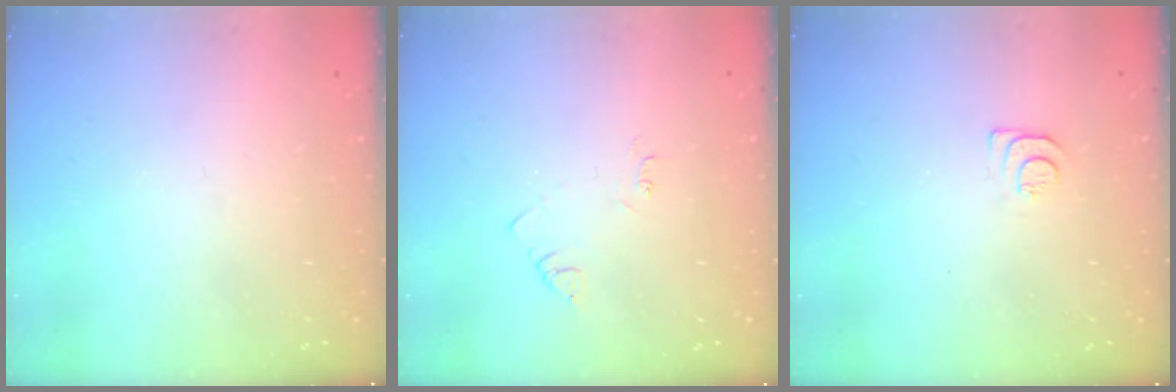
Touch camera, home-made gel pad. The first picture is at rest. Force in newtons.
{"total": 2.9, "press": 2.9, "slide": 0.4}
{"total": 5.6, "press": 5.6, "slide": 0.6}